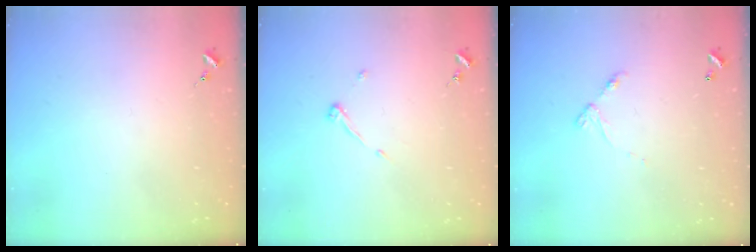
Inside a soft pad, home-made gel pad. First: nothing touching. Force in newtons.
{"total": 3.9, "press": 3.9, "slide": 0.4}
{"total": 5.8, "press": 5.8, "slide": 0.5}